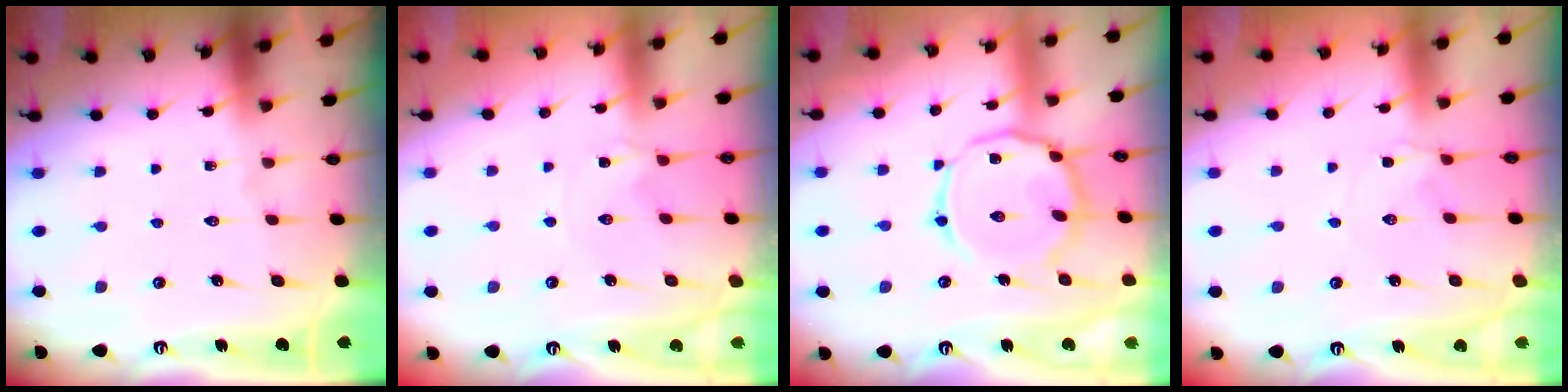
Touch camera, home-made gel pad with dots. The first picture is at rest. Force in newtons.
{"total": 0.6, "press": 0.5, "slide": 0.3}
{"total": 13.8, "press": 13.8, "slide": 1.1}
{"total": 1.8, "press": 1.8, "slide": 0.3}